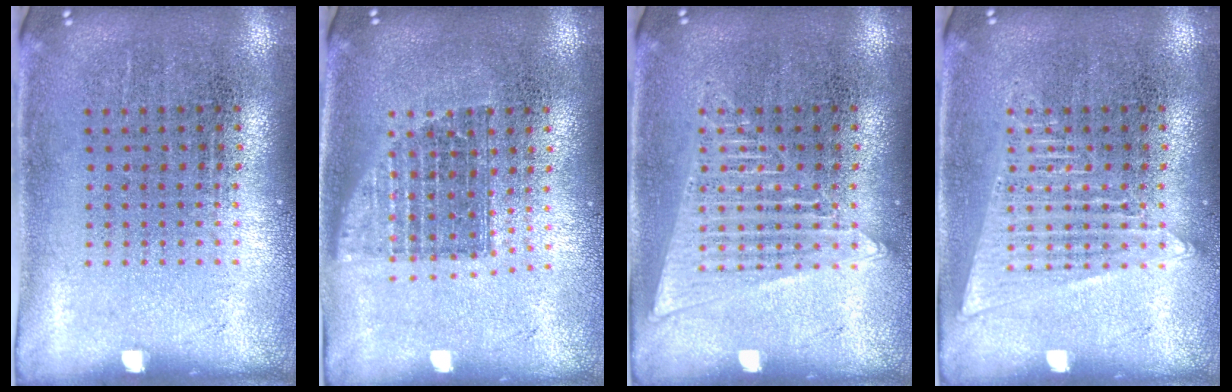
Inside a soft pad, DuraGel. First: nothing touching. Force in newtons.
{"total": 1.4, "press": 1.1, "slide": 0.8}
{"total": 2.2, "press": 2.2, "slide": 0.2}
{"total": 1.9, "press": 1.9, "slide": 0.2}